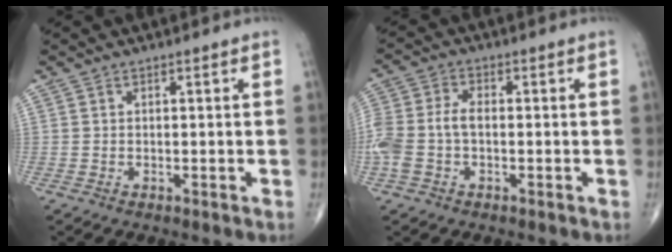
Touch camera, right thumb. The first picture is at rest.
{"total": 8.5, "force": [-1.4, 5.1, 6.7], "torque": [-0.169, 0.020, -0.030]}